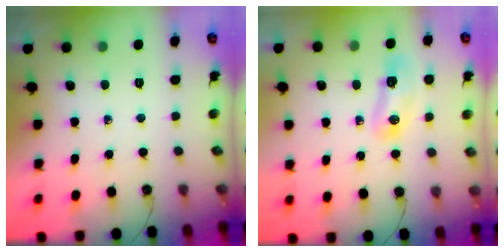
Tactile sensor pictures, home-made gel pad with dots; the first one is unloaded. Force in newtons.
{"total": 18.7, "press": 10.2, "slide": 15.7}